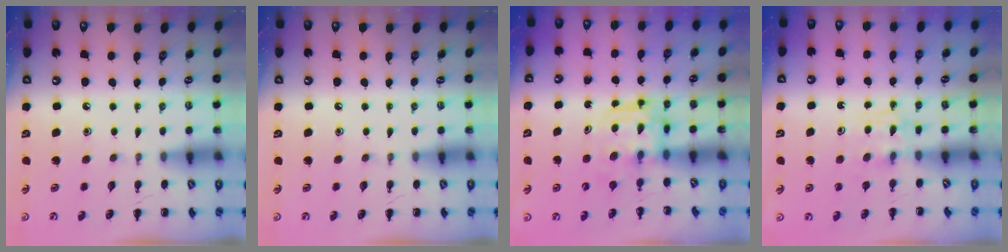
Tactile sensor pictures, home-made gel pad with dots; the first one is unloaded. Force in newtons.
{"total": 0.0}
{"total": 3.0, "press": 3.0, "slide": 0.2}
{"total": 3.6, "press": 3.3, "slide": 1.3}